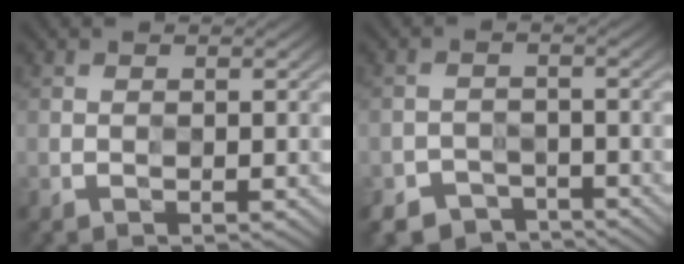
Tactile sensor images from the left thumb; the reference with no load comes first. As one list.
[{"total": 2.7, "force": [-2.2, 0.9, -1.2], "torque": [0.024, 0.002, -0.046]}]